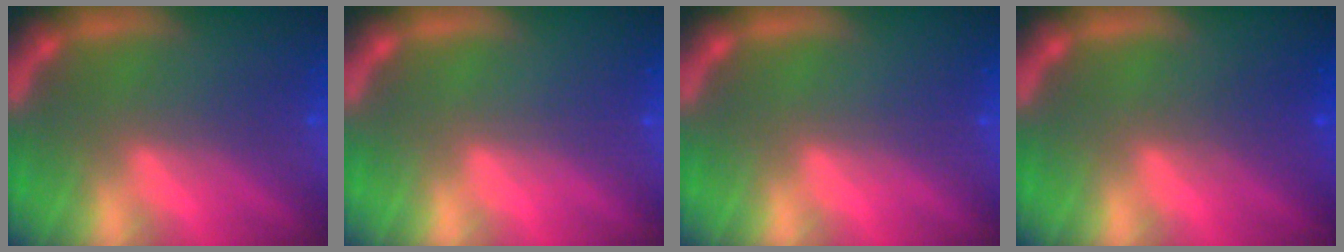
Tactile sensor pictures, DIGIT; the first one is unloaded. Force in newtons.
{"total": 0.0}
{"total": 0.0}
{"total": 1.9}